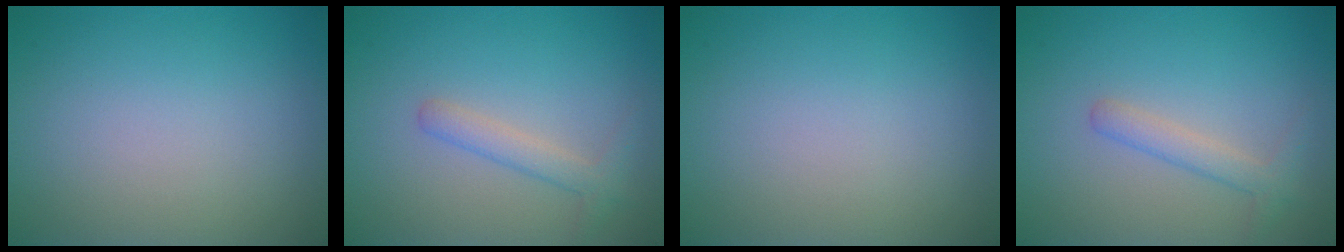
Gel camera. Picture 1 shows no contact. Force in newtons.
{"total": 2.0, "press": 2.0, "slide": 0.0}
{"total": 0.0}
{"total": 2.0, "press": 2.0, "slide": 0.0}